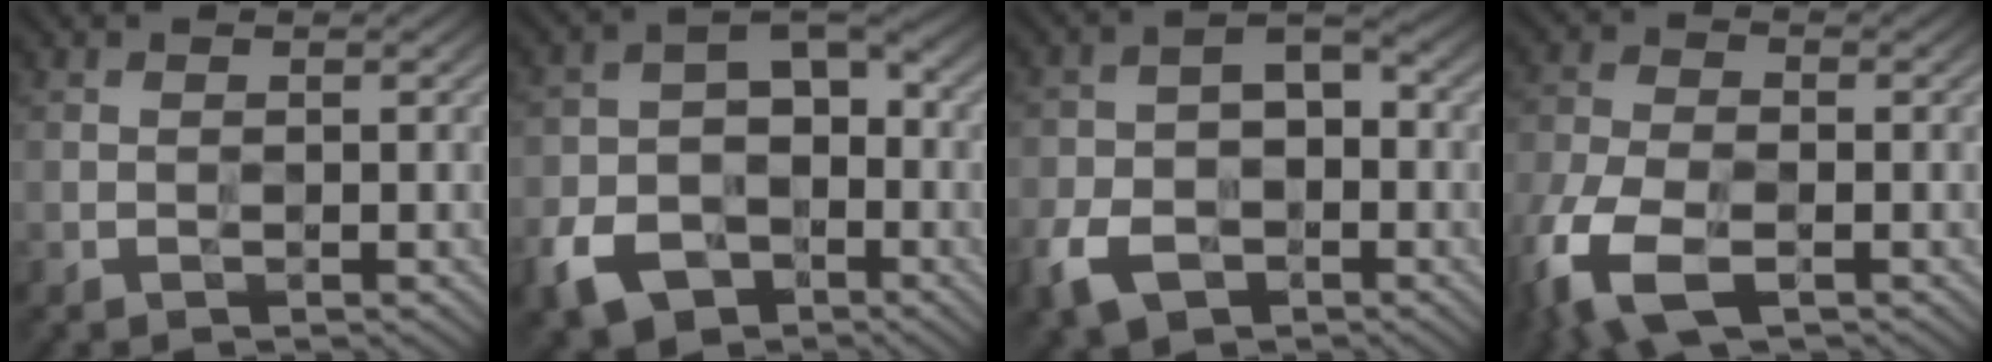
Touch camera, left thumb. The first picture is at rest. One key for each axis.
{"total": 11.0, "fx": -5.2, "fy": 7.4, "fz": 6.1, "tx": -0.120, "ty": -0.021, "tz": -0.106}
{"total": 8.9, "fx": -3.7, "fy": 5.8, "fz": 5.6, "tx": -0.114, "ty": -0.012, "tz": -0.074}
{"total": 10.1, "fx": -5.3, "fy": 5.0, "fz": 7.1, "tx": -0.176, "ty": -0.026, "tz": -0.111}